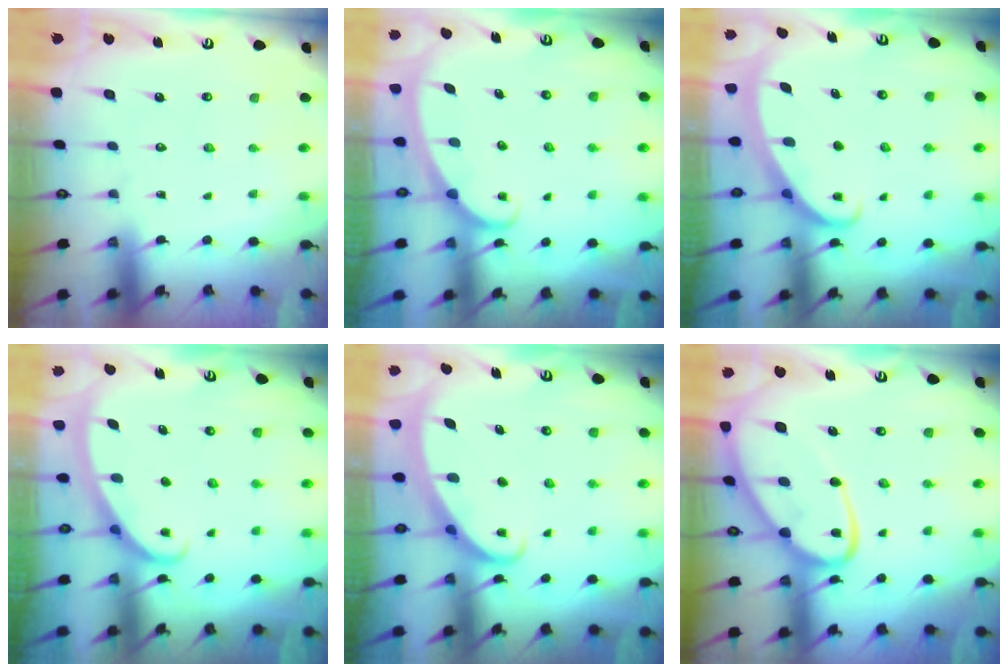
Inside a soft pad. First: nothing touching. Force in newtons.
{"total": 2.5, "press": 2.5, "slide": 0.4}
{"total": 2.6, "press": 2.6, "slide": 0.3}
{"total": 3.0, "press": 2.9, "slide": 0.4}
{"total": 2.4, "press": 2.4, "slide": 0.4}
{"total": 16.9, "press": 16.8, "slide": 1.4}